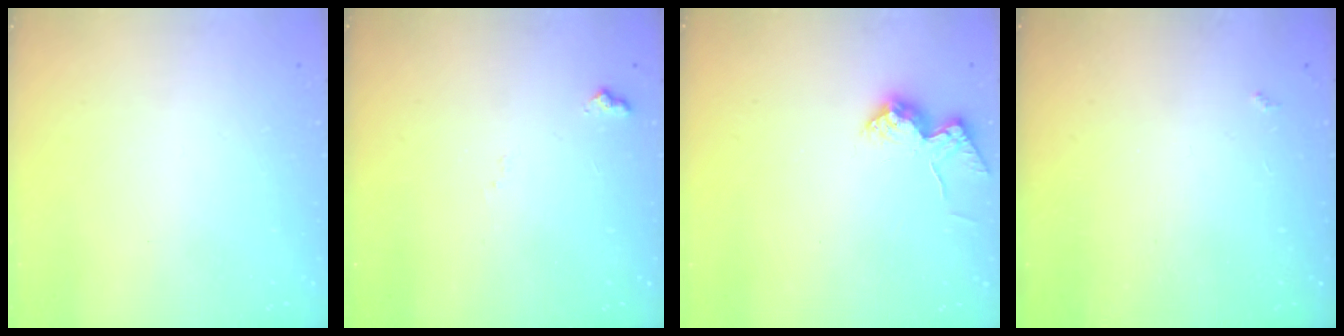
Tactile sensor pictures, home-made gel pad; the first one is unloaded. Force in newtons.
{"total": 6.4, "press": 6.4, "slide": 0.7}
{"total": 12.2, "press": 12.2, "slide": 0.5}
{"total": 2.1, "press": 2.0, "slide": 0.4}